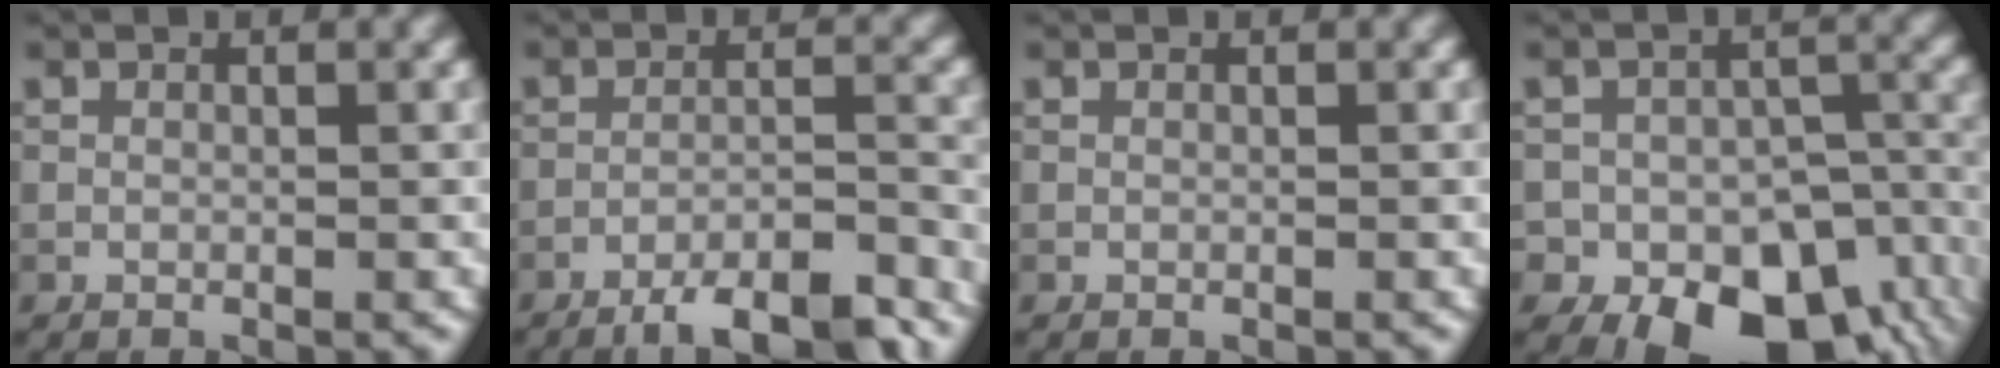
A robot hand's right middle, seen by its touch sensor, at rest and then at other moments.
{"total": 9.3, "force": [-7.9, 2.1, 4.3], "torque": [-0.062, -0.007, -0.110]}
{"total": 0.0}
{"total": 13.8, "force": [-7.2, 9.5, 6.9], "torque": [-0.081, -0.022, -0.084]}